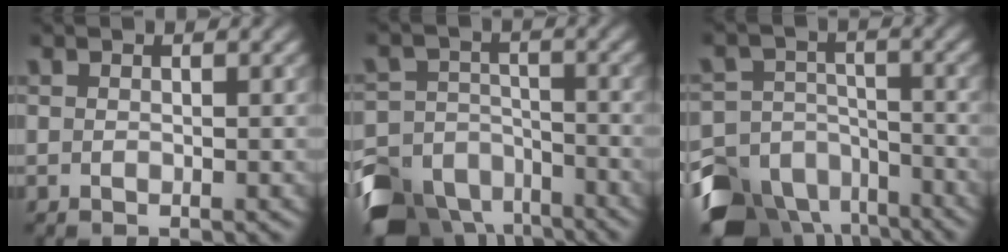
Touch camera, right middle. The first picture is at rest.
{"total": 9.2, "force": [-7.0, 5.2, 3.0], "torque": [-0.040, -0.008, -0.127]}
{"total": 11.7, "force": [-8.5, 7.1, 3.7], "torque": [-0.071, -0.017, -0.137]}